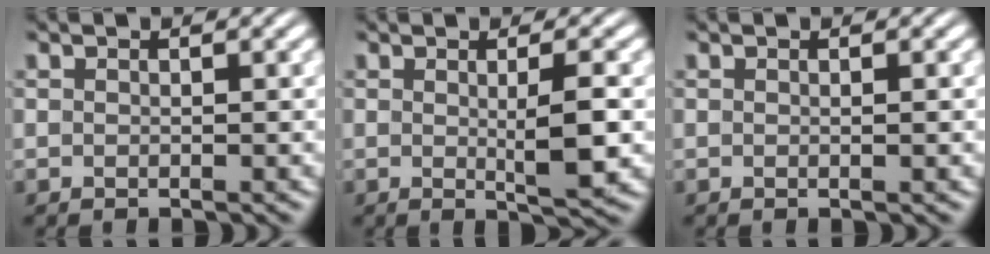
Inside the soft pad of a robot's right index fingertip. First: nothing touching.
{"total": 3.0, "force": [-0.1, -0.1, 3.0], "torque": [-0.046, -0.011, 0.001]}
{"total": 0.0}